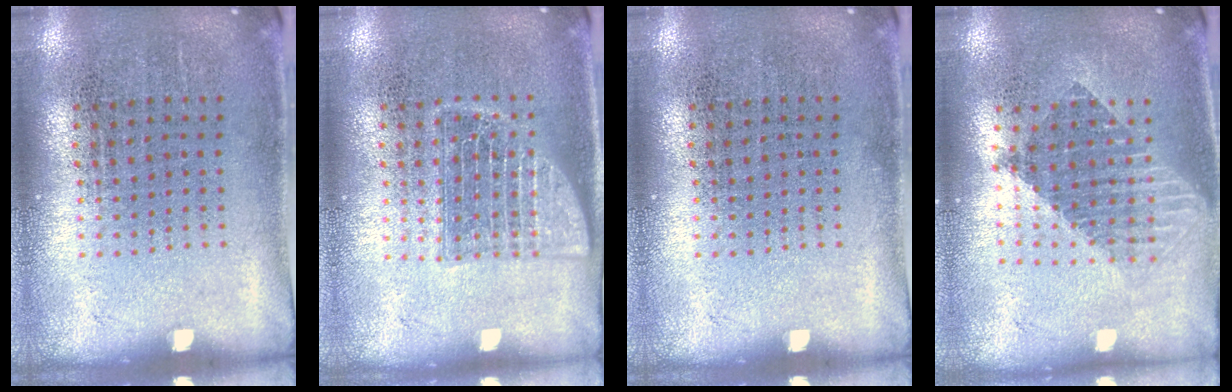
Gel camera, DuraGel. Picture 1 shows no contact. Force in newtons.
{"total": 2.5, "press": 2.5, "slide": 0.4}
{"total": 0.0}
{"total": 1.7, "press": 1.4, "slide": 1.0}